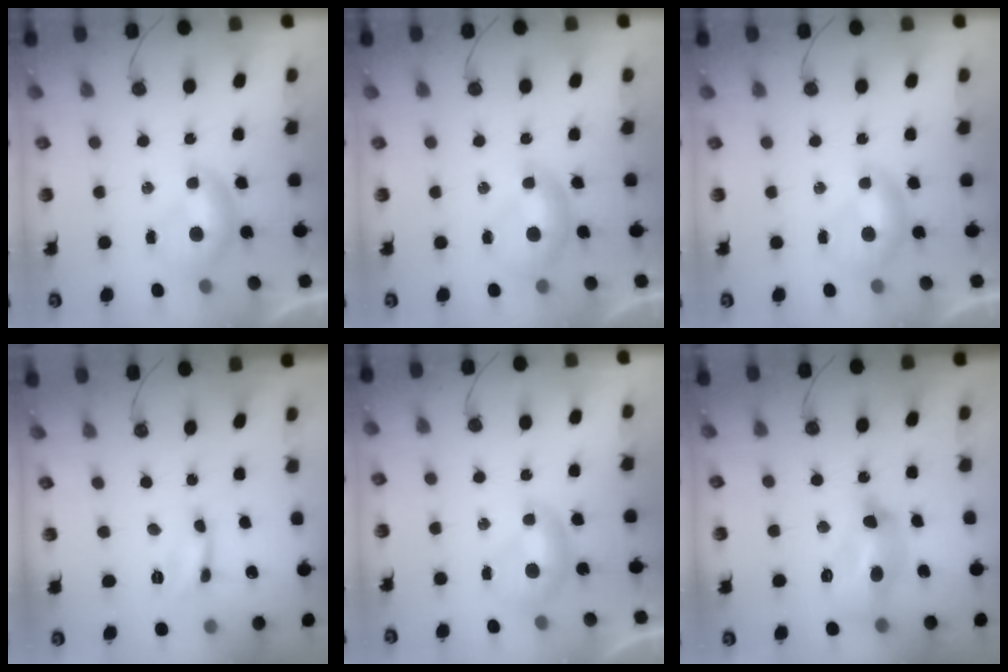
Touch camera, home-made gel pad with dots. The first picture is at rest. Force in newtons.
{"total": 0.0}
{"total": 0.0}
{"total": 0.0}
{"total": 0.0}
{"total": 11.0, "press": 10.9, "slide": 1.2}